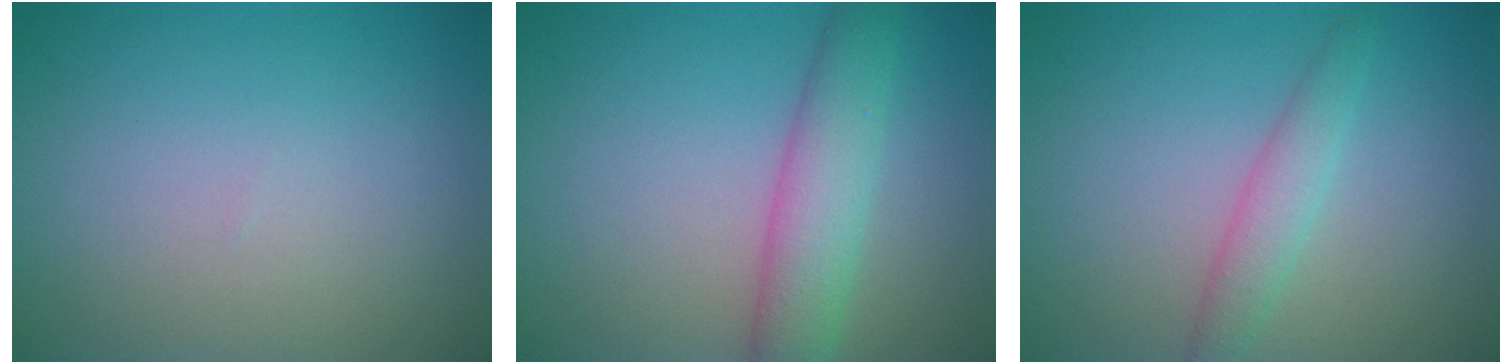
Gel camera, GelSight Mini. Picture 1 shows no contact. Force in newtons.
{"total": 4.7, "press": 4.7, "slide": 0.1}
{"total": 2.3, "press": 2.3, "slide": 0.1}